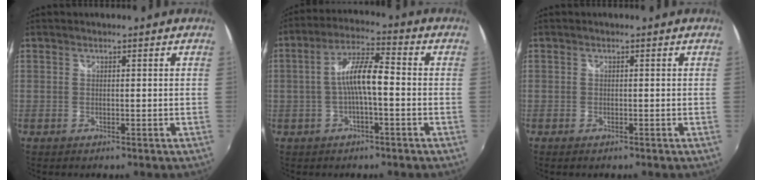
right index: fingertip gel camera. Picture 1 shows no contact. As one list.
[{"total": 7.7, "force": [-1.3, 1.5, 7.5], "torque": [-0.152, 0.016, -0.024]}, {"total": 0.8, "force": [-0.7, 0.4, 0.3], "torque": [-0.005, -0.005, -0.015]}]